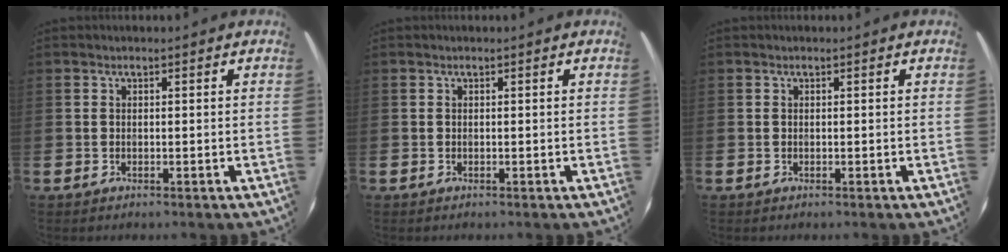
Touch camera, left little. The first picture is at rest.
{"total": 0.0}
{"total": 0.0}